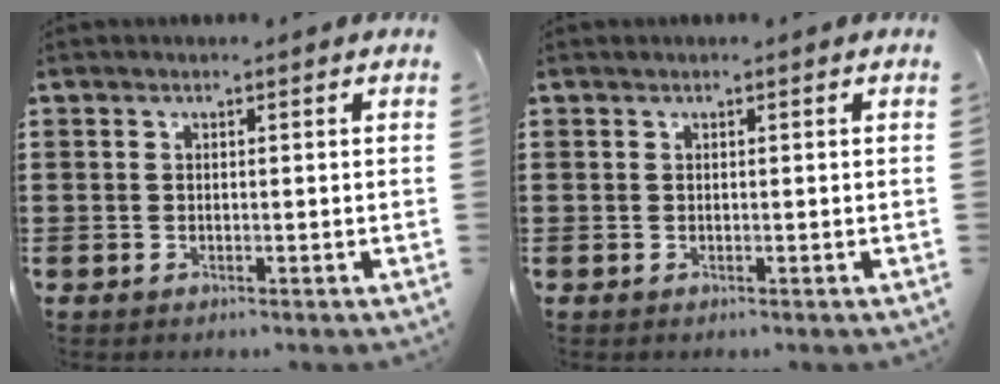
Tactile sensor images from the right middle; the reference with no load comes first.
{"total": 0.0}